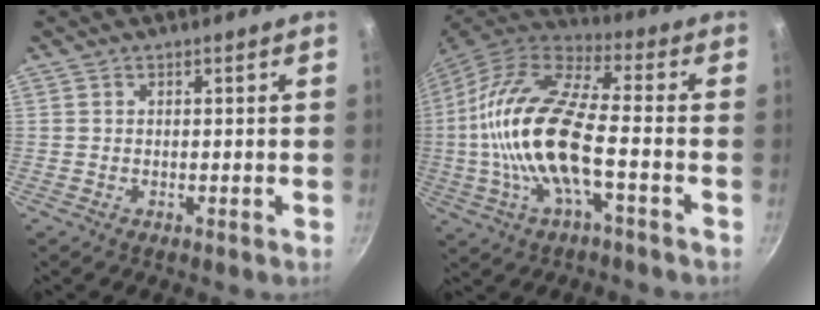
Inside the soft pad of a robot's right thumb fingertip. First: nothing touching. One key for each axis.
{"total": 19.8, "fx": -2.9, "fy": 7.5, "fz": 18.0, "tx": -0.356, "ty": 0.032, "tz": -0.070}